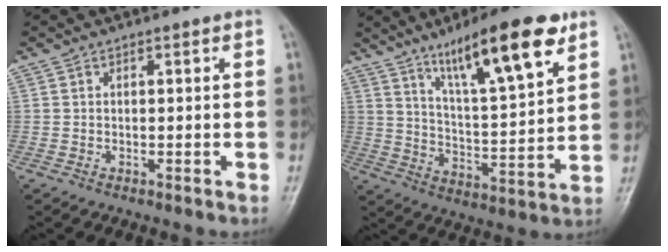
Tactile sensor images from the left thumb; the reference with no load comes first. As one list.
[{"total": 17.8, "force": [10.6, 3.9, 13.8], "torque": [-0.202, -0.047, 0.181]}]